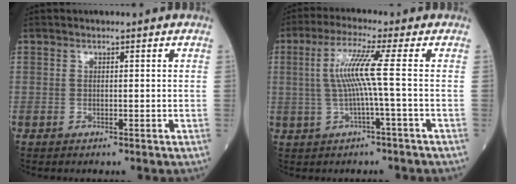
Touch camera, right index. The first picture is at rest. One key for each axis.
{"total": 6.5, "fx": 0.2, "fy": -1.3, "fz": 6.4, "tx": -0.132, "ty": 0.013, "tz": 0.009}